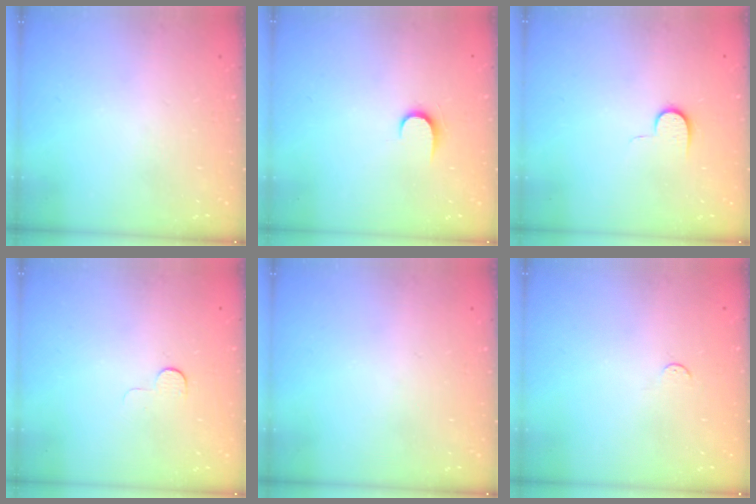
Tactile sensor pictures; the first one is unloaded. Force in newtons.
{"total": 6.6, "press": 6.6, "slide": 0.7}
{"total": 7.3, "press": 7.3, "slide": 0.8}
{"total": 4.4, "press": 4.4, "slide": 0.5}
{"total": 0.0}
{"total": 2.9, "press": 2.9, "slide": 0.4}